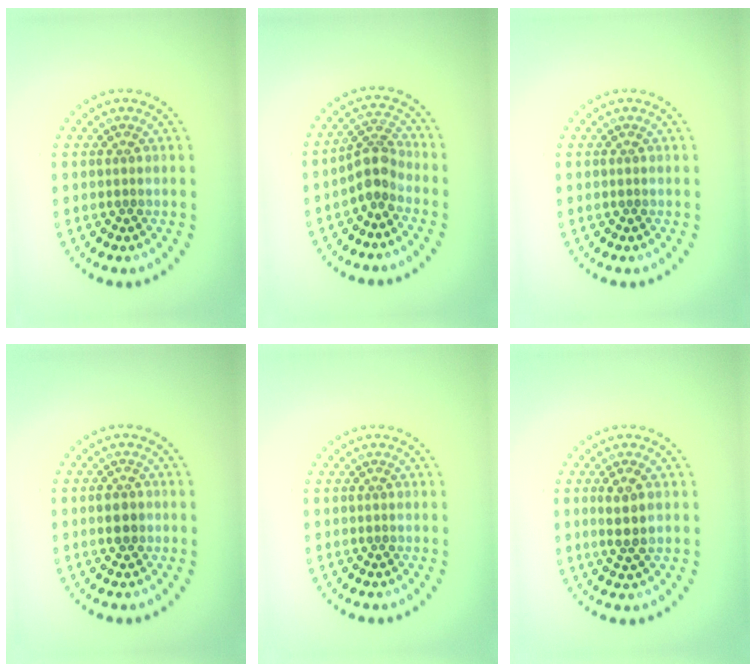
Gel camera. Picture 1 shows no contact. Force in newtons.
{"total": 2.6, "press": 2.0, "slide": 1.8}
{"total": 0.0}
{"total": 1.7, "press": 1.7, "slide": 0.2}
{"total": 0.0}
{"total": 2.4, "press": 2.2, "slide": 1.0}